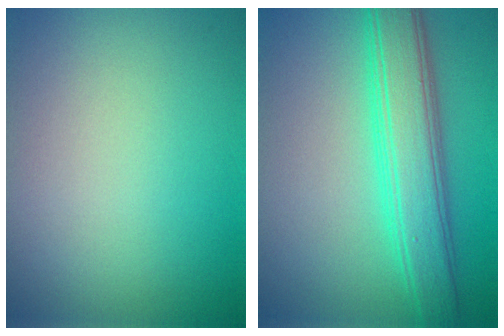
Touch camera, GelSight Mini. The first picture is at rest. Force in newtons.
{"total": 6.0, "press": 6.0, "slide": 0.1}